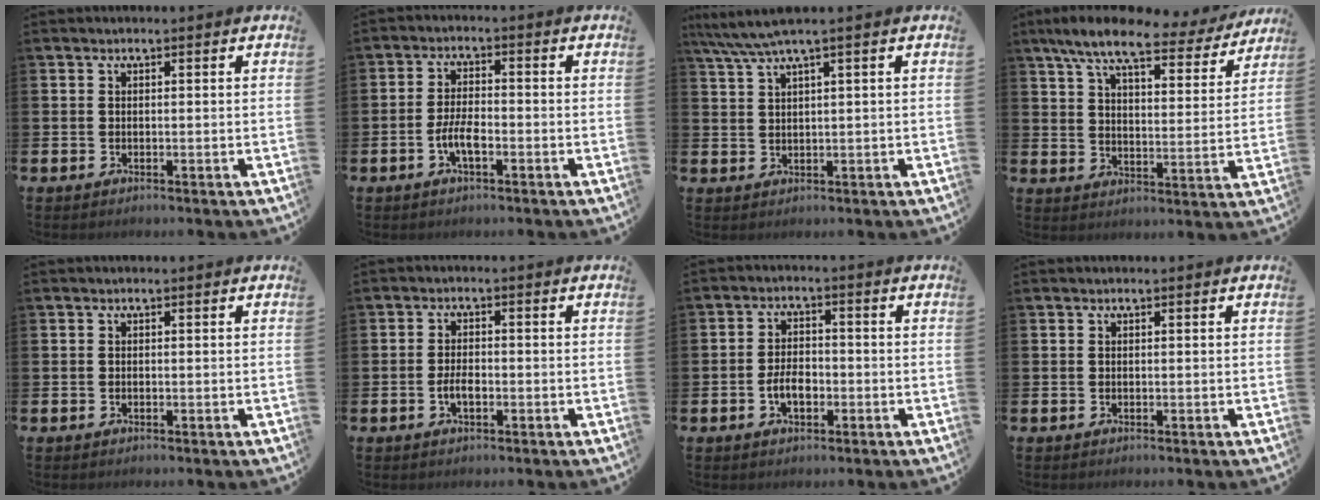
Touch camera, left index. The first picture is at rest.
{"total": 3.8, "force": [-1.5, 1.4, 3.2], "torque": [-0.076, 0.004, -0.030]}
{"total": 4.0, "force": [2.9, -0.2, 2.8], "torque": [-0.062, -0.005, 0.052]}
{"total": 9.0, "force": [7.7, 1.8, 4.4], "torque": [-0.099, -0.036, 0.128]}
{"total": 0.0}
{"total": 2.5, "force": [-0.7, 1.2, 2.1], "torque": [-0.037, 0.002, -0.014]}
{"total": 3.7, "force": [-1.1, 2.2, 2.8], "torque": [-0.040, 0.002, -0.024]}
{"total": 0.0}